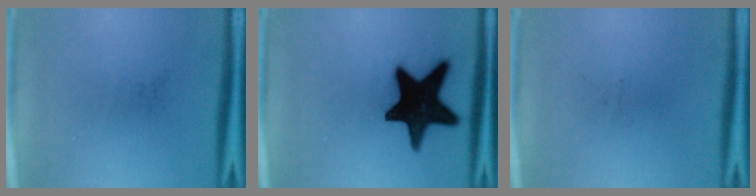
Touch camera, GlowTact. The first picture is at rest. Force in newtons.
{"total": 20.0}
{"total": 0.0}